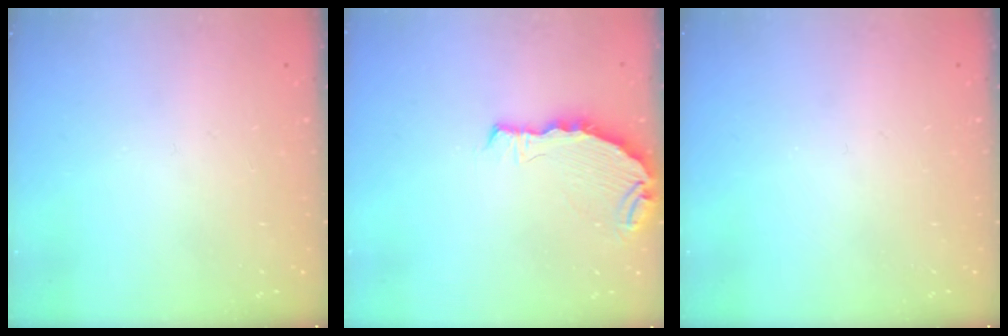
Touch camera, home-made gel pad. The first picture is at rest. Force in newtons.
{"total": 7.3, "press": 6.4, "slide": 3.5}
{"total": 0.0}